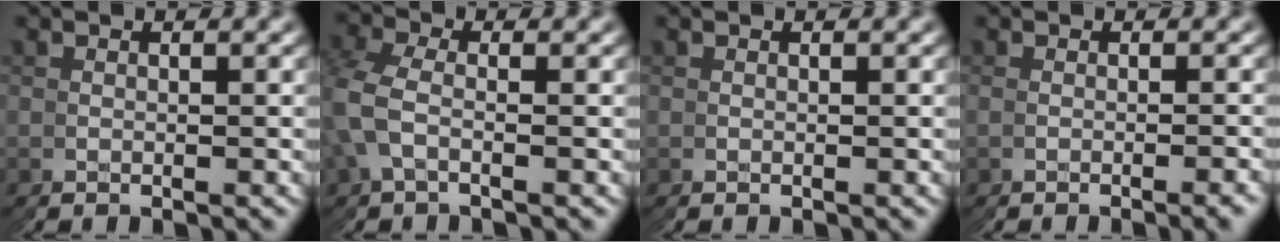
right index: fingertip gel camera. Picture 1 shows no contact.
{"total": 3.7, "force": [1.5, 3.3, 0.6], "torque": [-0.034, 0.014, 0.012]}
{"total": 0.0}
{"total": 1.1, "force": [-0.4, -1.0, -0.2], "torque": [0.003, 0.011, -0.010]}